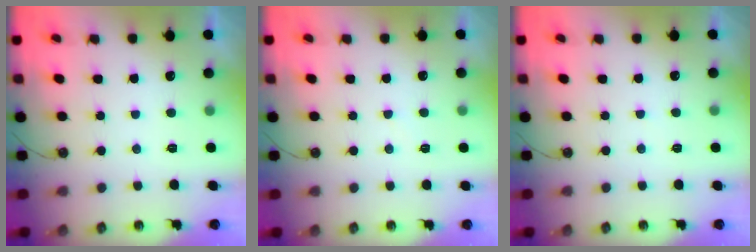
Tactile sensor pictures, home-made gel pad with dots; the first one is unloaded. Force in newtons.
{"total": 2.5, "press": 2.5, "slide": 0.3}
{"total": 2.5, "press": 2.5, "slide": 0.4}